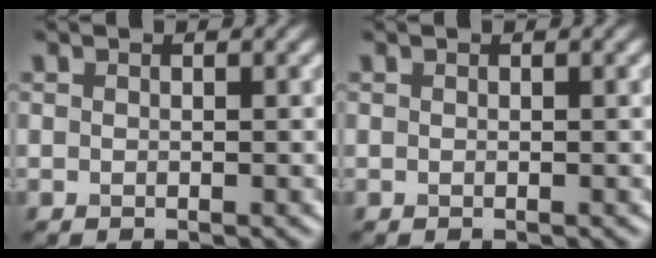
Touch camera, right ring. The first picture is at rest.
{"total": 0.0}